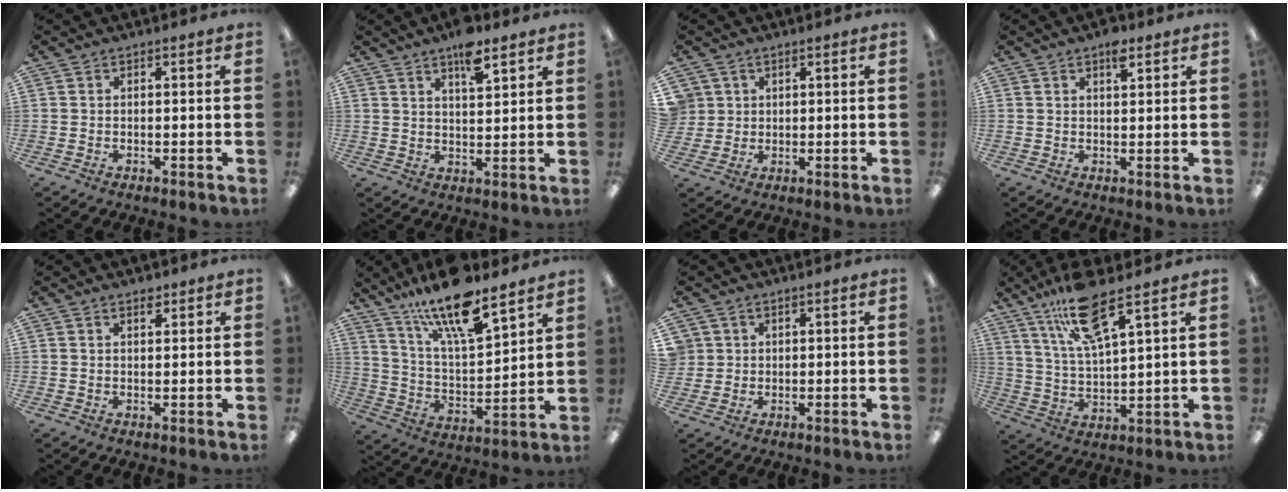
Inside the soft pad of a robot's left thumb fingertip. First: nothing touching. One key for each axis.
{"total": 7.6, "fx": 5.5, "fy": 2.5, "fz": 4.6, "tx": -0.063, "ty": -0.033, "tz": 0.090}
{"total": 3.5, "fx": 1.2, "fy": 3.3, "fz": -0.4, "tx": 0.002, "ty": 0.002, "tz": 0.021}
{"total": 3.8, "fx": 2.4, "fy": 1.6, "fz": 2.5, "tx": -0.030, "ty": -0.007, "tz": 0.037}
{"total": 1.9, "fx": 1.5, "fy": 0.7, "fz": 0.7, "tx": -0.009, "ty": -0.005, "tz": 0.027}
{"total": 18.9, "fx": 14.4, "fy": 5.0, "fz": 11.2, "tx": -0.199, "ty": -0.084, "tz": 0.243}
{"total": 2.6, "fx": 0.9, "fy": 2.4, "fz": -0.4, "tx": 0.007, "ty": -0.002, "tz": 0.015}
{"total": 14.9, "fx": 10.2, "fy": 3.9, "fz": 10.1, "tx": -0.195, "ty": -0.030, "tz": 0.175}